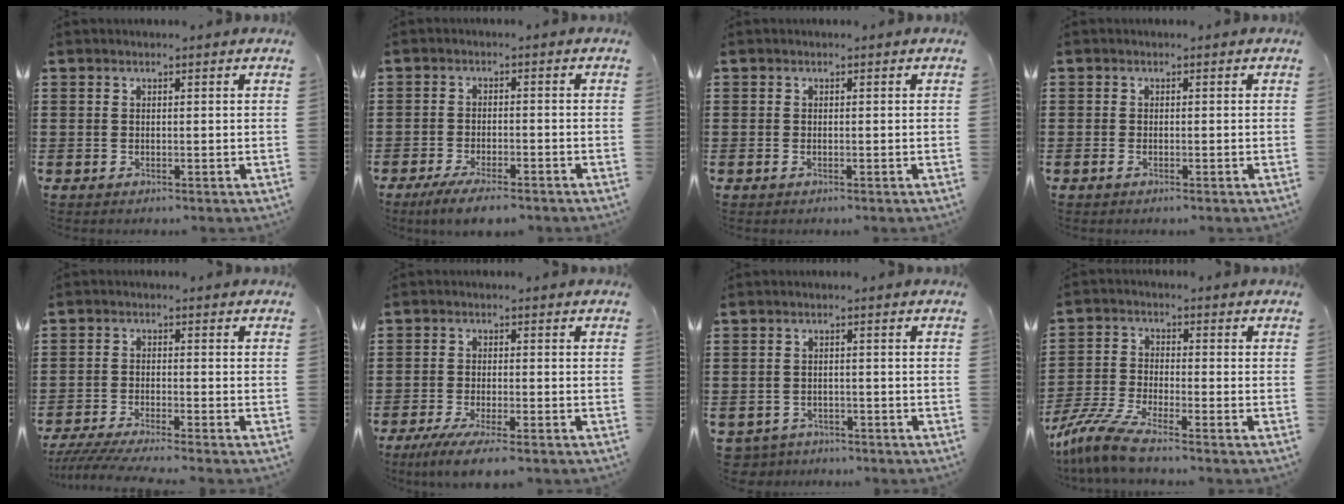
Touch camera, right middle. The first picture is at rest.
{"total": 3.8, "force": [-3.3, 0.4, 1.9], "torque": [-0.045, -0.006, -0.067]}
{"total": 0.0}
{"total": 0.5, "force": [-0.4, 0.1, 0.4], "torque": [-0.008, -0.004, -0.006]}
{"total": 3.7, "force": [-3.3, -0.2, 1.6], "torque": [-0.040, -0.013, -0.069]}
{"total": 4.0, "force": [-3.3, -0.1, 2.3], "torque": [-0.052, -0.016, -0.064]}
{"total": 2.1, "force": [-2.0, 0.5, -0.3], "torque": [-0.005, 0.000, -0.047]}
{"total": 6.5, "force": [-5.7, 0.4, 3.2], "torque": [-0.091, -0.016, -0.119]}